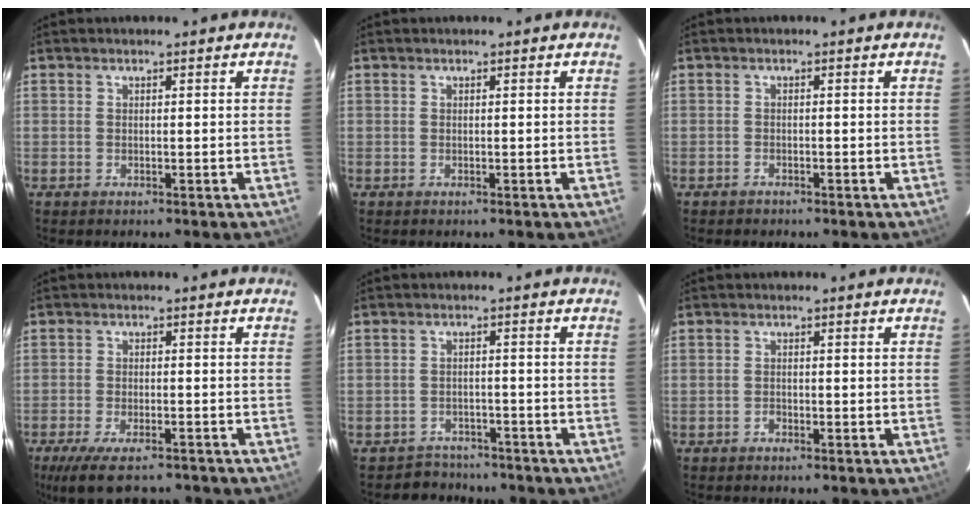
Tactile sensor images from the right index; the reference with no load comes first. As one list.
[{"total": 0.0}, {"total": 1.1, "force": [-0.9, 0.6, 0.0], "torque": [-0.004, 0.005, -0.015]}, {"total": 10.4, "force": [-8.0, 3.5, 5.7], "torque": [-0.130, -0.027, -0.134]}, {"total": 4.9, "force": [-4.0, 2.7, -0.4], "torque": [-0.004, 0.016, -0.062]}, {"total": 0.7, "force": [-0.5, 0.4, 0.1], "torque": [-0.002, 0.002, -0.010]}]